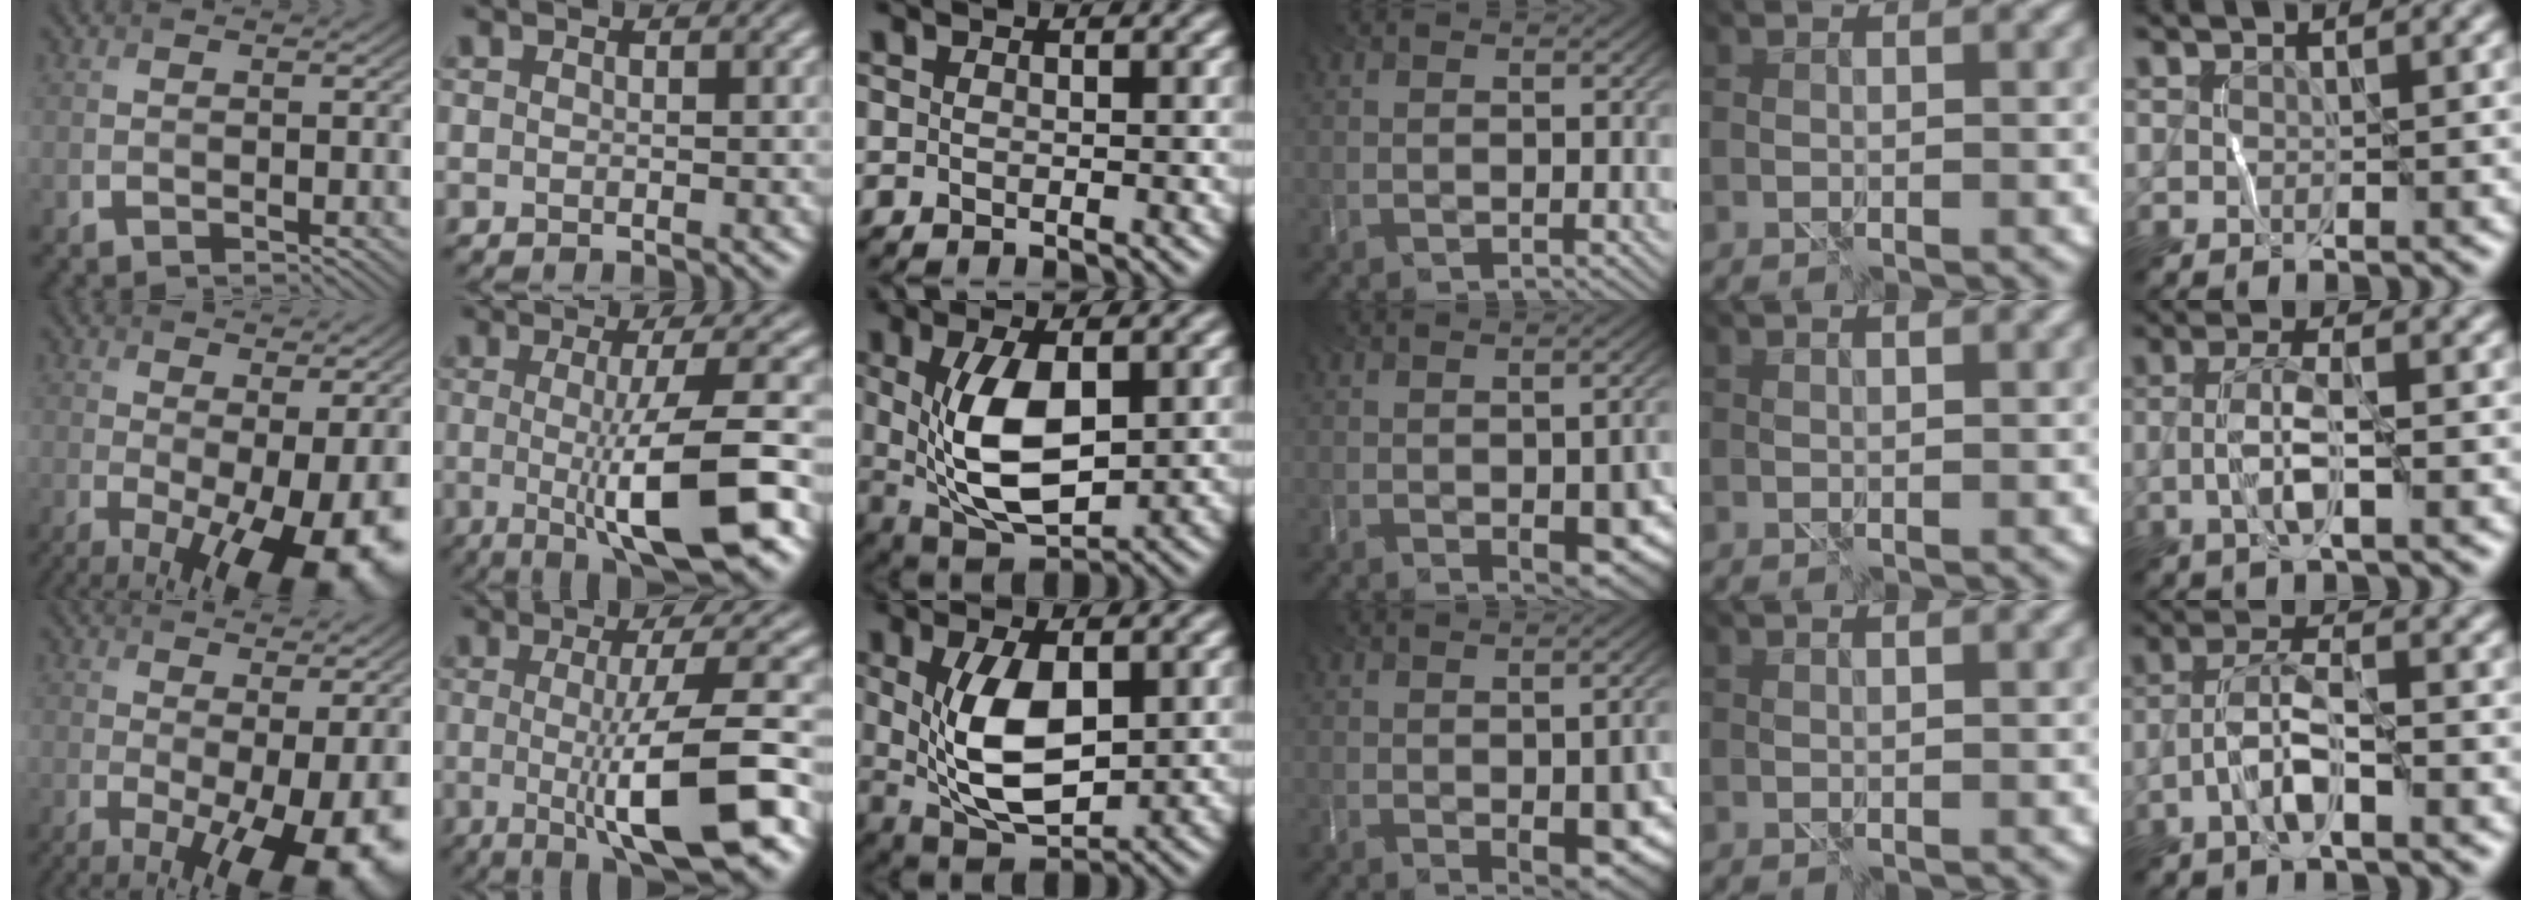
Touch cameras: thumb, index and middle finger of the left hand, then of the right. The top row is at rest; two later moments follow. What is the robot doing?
{"motion": "wrap", "object": "string"}